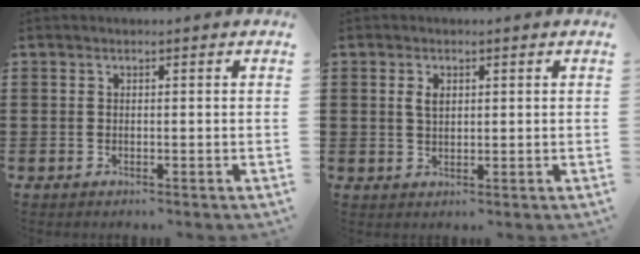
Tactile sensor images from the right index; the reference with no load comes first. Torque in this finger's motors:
{"motor_torque": [0.04, 0.04, 0.02, 0.04]}